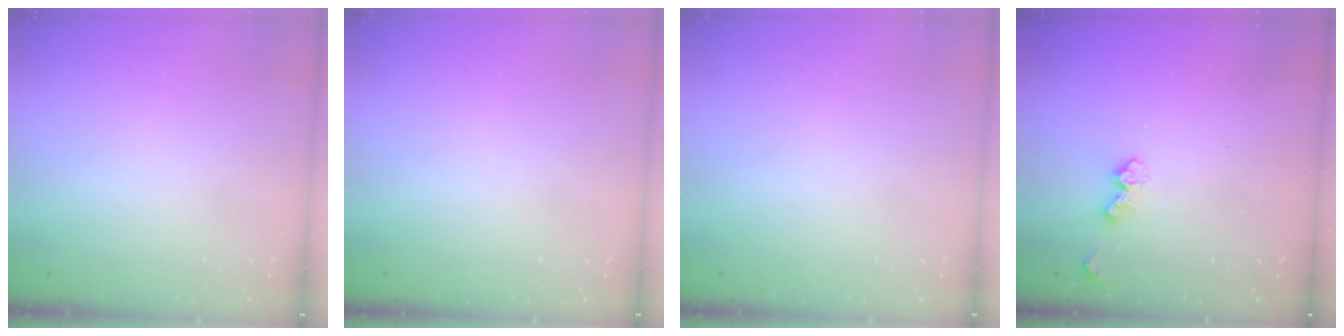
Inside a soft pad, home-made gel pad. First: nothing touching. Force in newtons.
{"total": 0.0}
{"total": 0.0}
{"total": 5.4, "press": 5.4, "slide": 0.8}